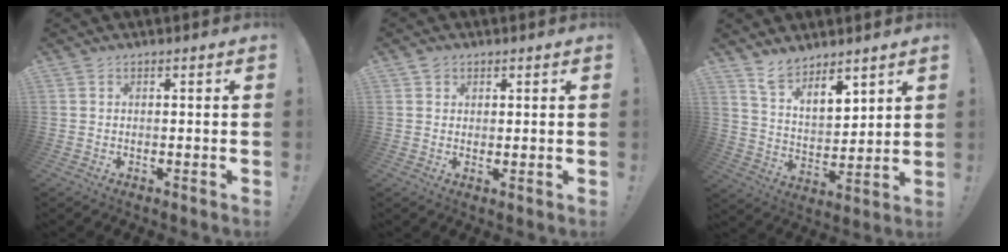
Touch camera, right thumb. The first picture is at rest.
{"total": 1.4, "force": [1.0, 0.9, 0.2], "torque": [0.009, -0.006, 0.017]}
{"total": 10.0, "force": [8.8, 3.9, 2.8], "torque": [-0.049, -0.071, 0.168]}